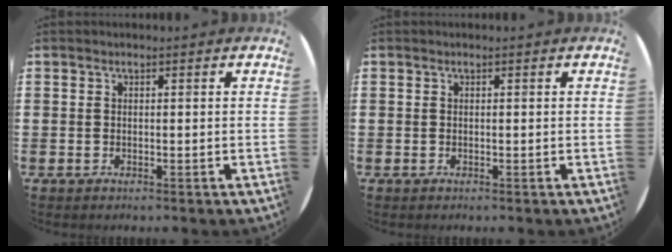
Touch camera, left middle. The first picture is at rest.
{"total": 0.0}